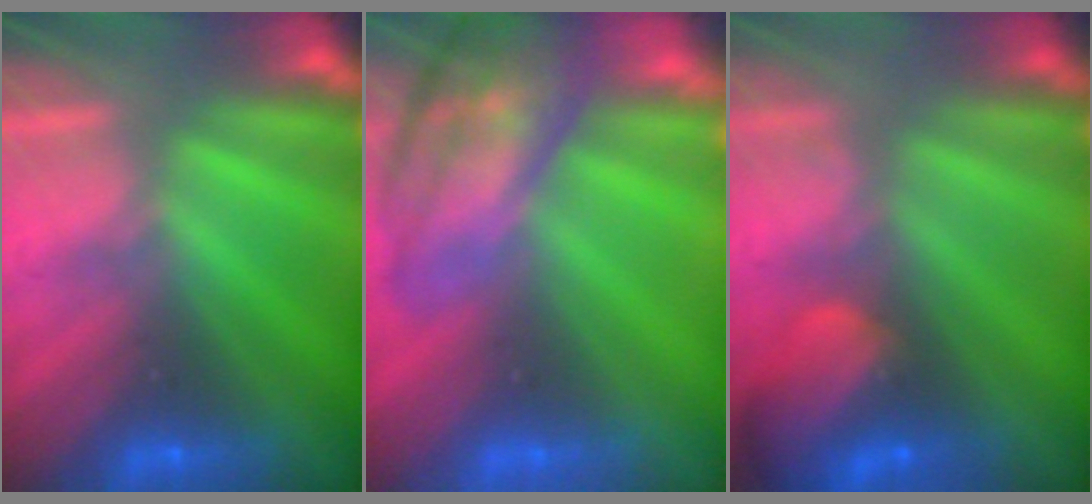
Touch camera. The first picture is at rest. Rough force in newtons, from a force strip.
{"total": 5.9}
{"total": 6.9}